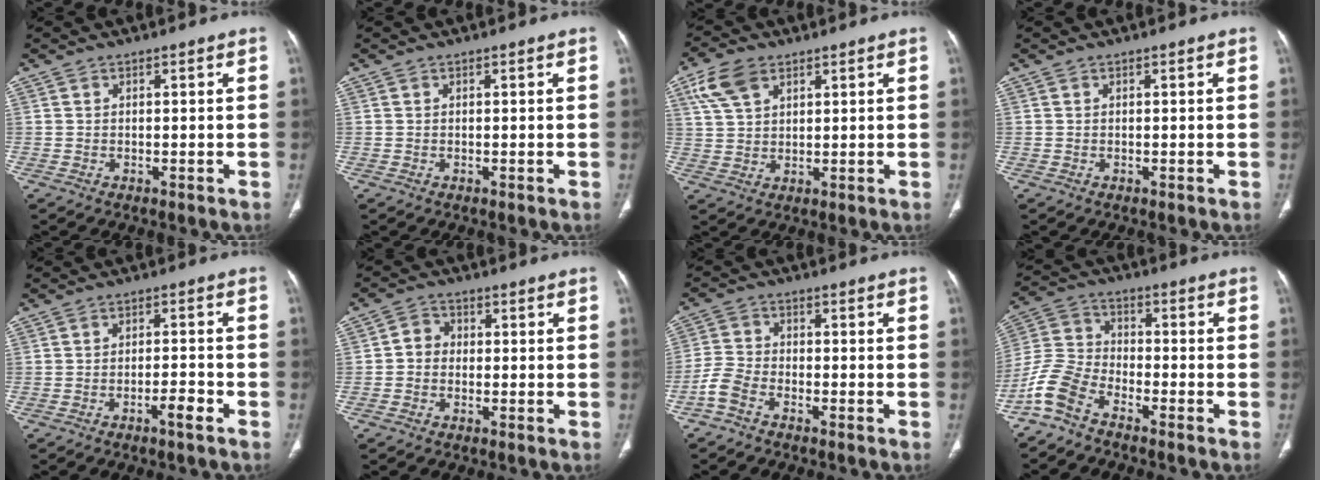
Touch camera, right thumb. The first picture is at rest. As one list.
[{"total": 0.0}, {"total": 7.5, "force": [3.9, 4.6, 4.4], "torque": [-0.080, -0.003, 0.079]}, {"total": 0.0}, {"total": 3.4, "force": [-2.2, 0.5, 2.5], "torque": [-0.046, 0.017, -0.036]}, {"total": 3.3, "force": [-0.4, 2.9, 1.5], "torque": [-0.006, 0.013, -0.018]}, {"total": 4.5, "force": [-3.2, 2.1, 2.3], "torque": [-0.054, 0.018, -0.071]}, {"total": 8.2, "force": [-6.2, 3.6, 4.1], "torque": [-0.100, 0.039, -0.139]}]